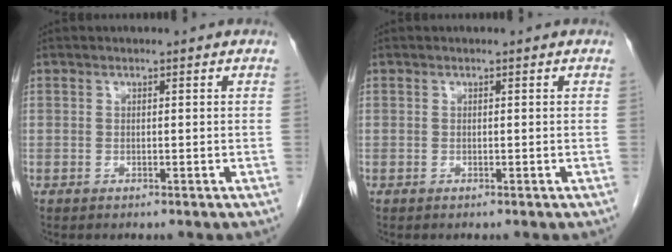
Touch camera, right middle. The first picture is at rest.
{"total": 0.0}